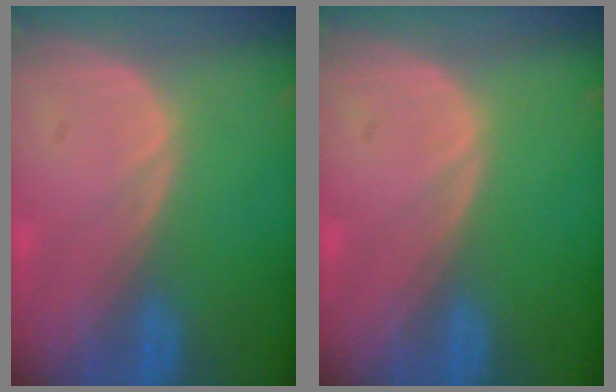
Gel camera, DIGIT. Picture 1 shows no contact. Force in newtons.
{"total": 0.0}